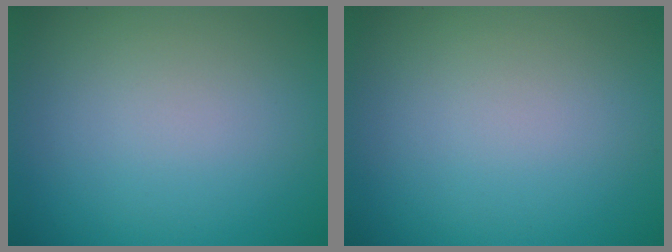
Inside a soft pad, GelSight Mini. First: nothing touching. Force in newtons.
{"total": 0.0}